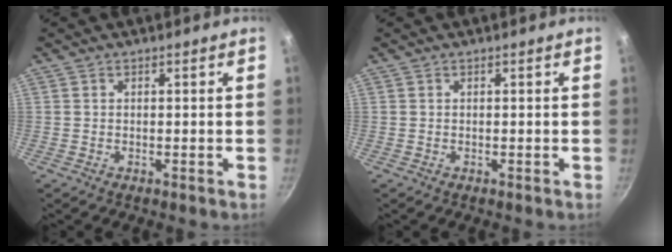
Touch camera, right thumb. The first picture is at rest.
{"total": 0.0}